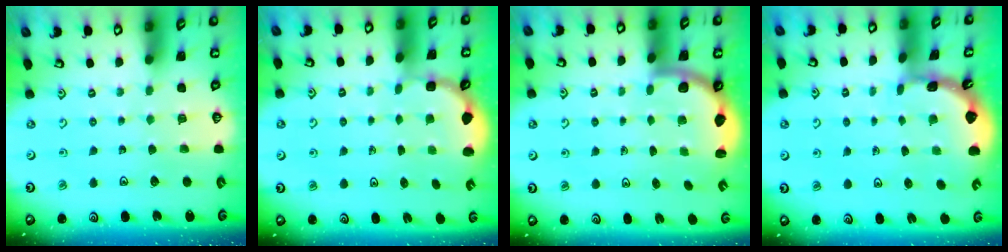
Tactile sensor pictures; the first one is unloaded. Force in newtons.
{"total": 3.7, "press": 3.4, "slide": 1.6}
{"total": 2.4, "press": 2.3, "slide": 0.6}
{"total": 1.8, "press": 1.8, "slide": 0.2}